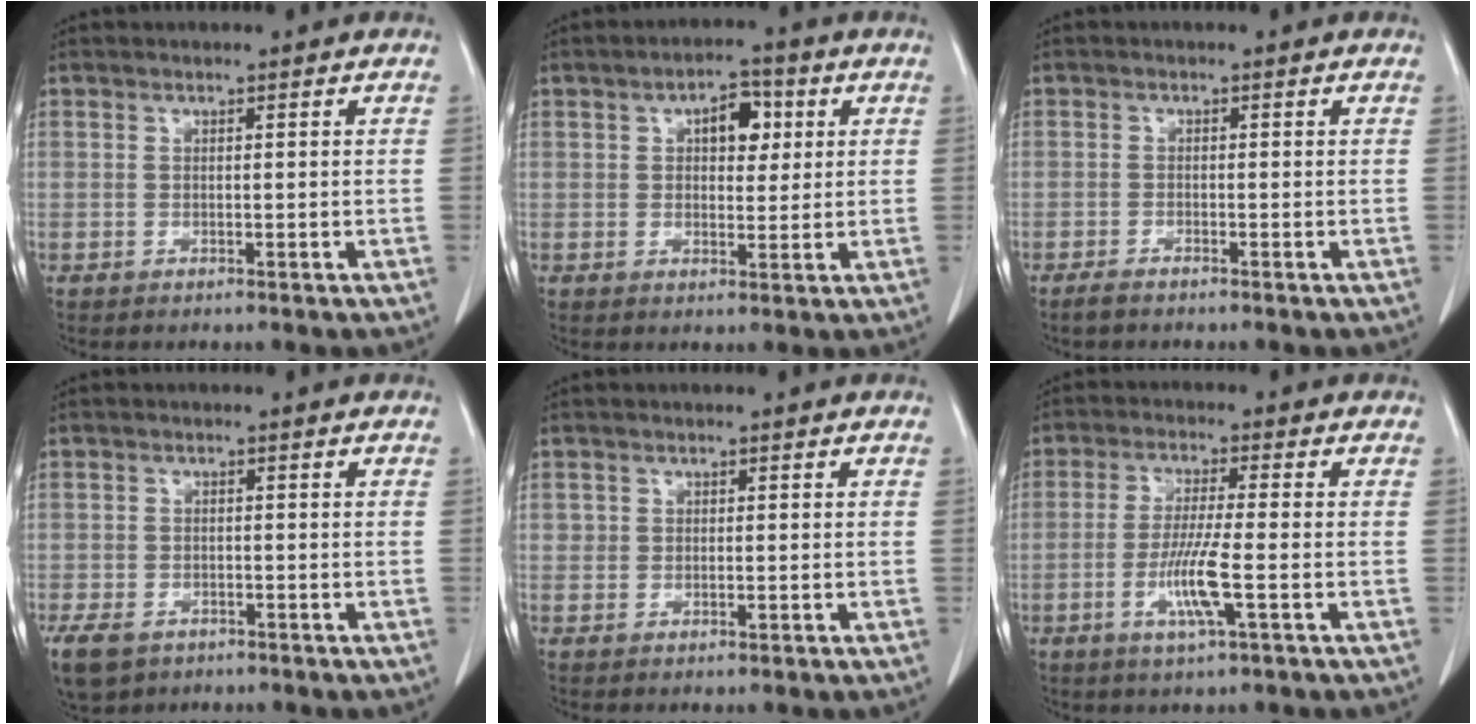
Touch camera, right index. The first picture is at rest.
{"total": 5.6, "force": [1.7, 2.9, 4.4], "torque": [-0.065, 0.015, 0.027]}
{"total": 1.6, "force": [-1.4, 0.2, 0.8], "torque": [-0.018, -0.003, -0.026]}
{"total": 7.1, "force": [-4.4, 4.8, 3.0], "torque": [-0.070, -0.007, -0.066]}
{"total": 1.0, "force": [0.0, 0.9, 0.5], "torque": [-0.005, 0.000, 0.000]}
{"total": 7.2, "force": [-2.3, -0.1, 6.8], "torque": [-0.134, -0.011, -0.044]}